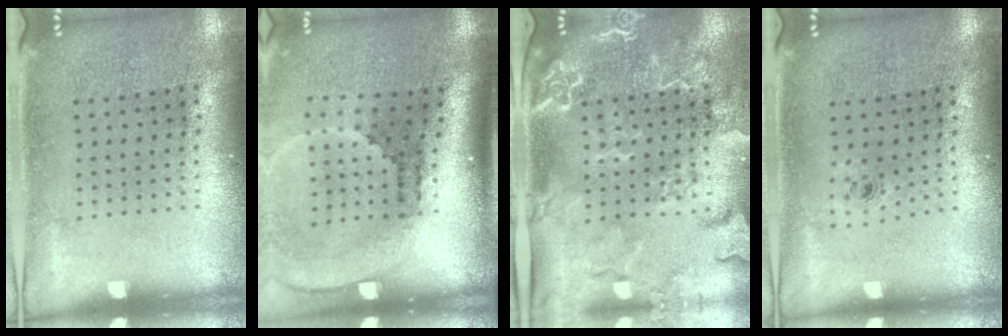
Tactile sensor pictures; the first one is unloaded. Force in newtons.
{"total": 2.6, "press": 1.8, "slide": 1.8}
{"total": 2.8, "press": 2.5, "slide": 1.3}
{"total": 0.6, "press": 0.3, "slide": 0.5}